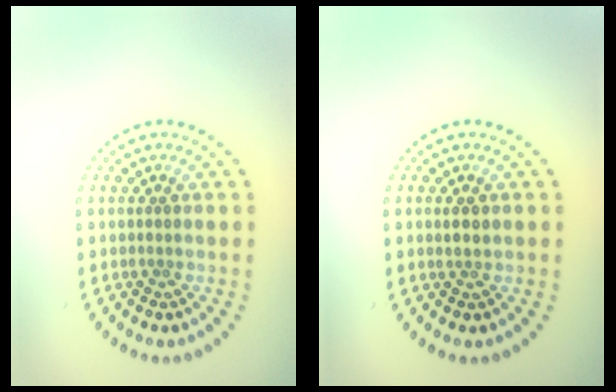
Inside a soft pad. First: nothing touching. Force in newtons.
{"total": 1.0, "press": 0.9, "slide": 0.3}